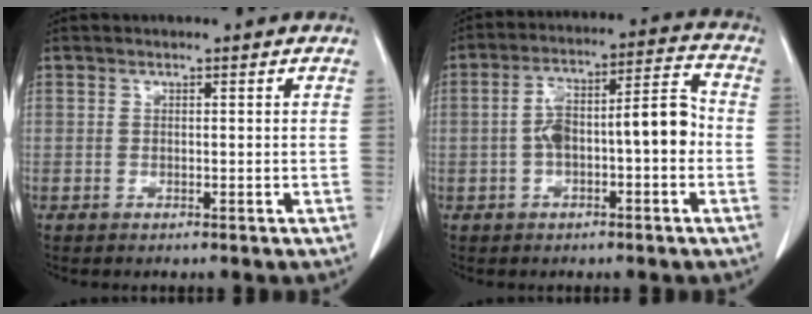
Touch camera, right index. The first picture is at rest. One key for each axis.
{"total": 11.1, "fx": -1.4, "fy": 2.9, "fz": 10.6, "tx": -0.179, "ty": 0.043, "tz": -0.021}